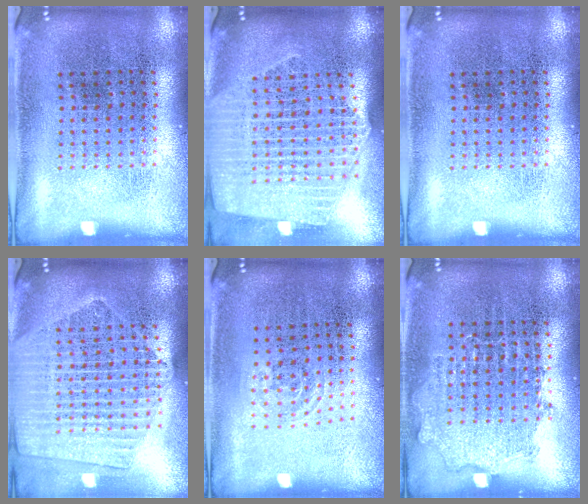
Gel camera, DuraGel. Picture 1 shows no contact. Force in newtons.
{"total": 2.5, "press": 2.2, "slide": 1.2}
{"total": 0.0}
{"total": 2.3, "press": 2.1, "slide": 1.1}
{"total": 0.7, "press": 0.5, "slide": 0.5}
{"total": 0.8, "press": 0.7, "slide": 0.2}